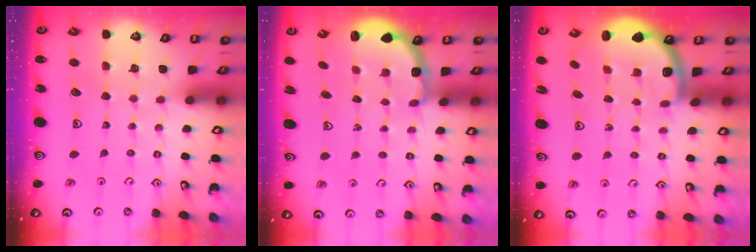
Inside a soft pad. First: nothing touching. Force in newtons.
{"total": 2.9, "press": 2.5, "slide": 1.4}
{"total": 1.8, "press": 1.8, "slide": 0.1}